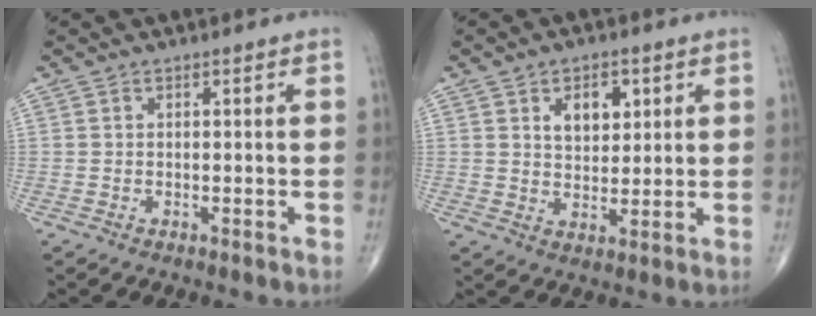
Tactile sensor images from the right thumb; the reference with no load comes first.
{"total": 6.6, "force": [2.6, 4.1, 4.4], "torque": [-0.044, -0.014, 0.043]}